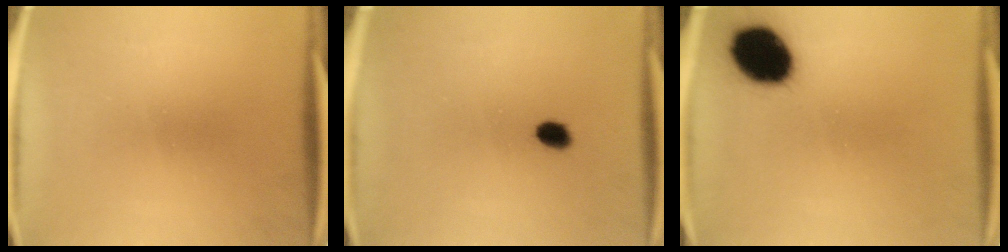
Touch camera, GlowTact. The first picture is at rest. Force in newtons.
{"total": 2.6}
{"total": 14.5}